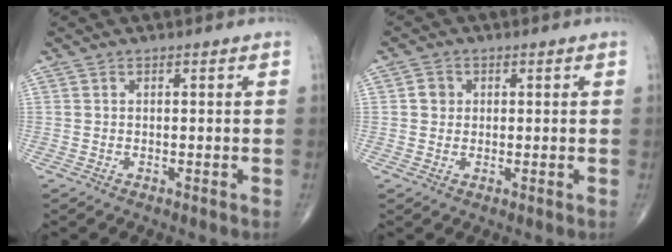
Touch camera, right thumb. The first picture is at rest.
{"total": 2.3, "force": [0.4, 2.1, 0.8], "torque": [-0.001, 0.002, 0.004]}